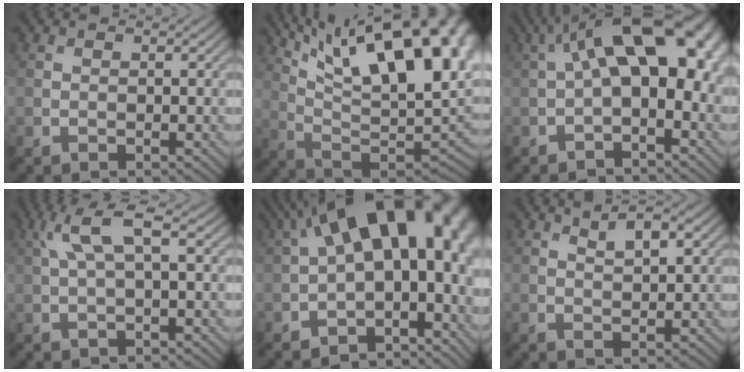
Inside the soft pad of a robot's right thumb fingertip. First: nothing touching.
{"total": 23.4, "force": [11.1, 10.0, 18.0], "torque": [-0.264, 0.047, 0.189]}
{"total": 13.3, "force": [1.5, 6.8, 11.4], "torque": [-0.185, 0.013, 0.023]}
{"total": 4.9, "force": [1.5, 1.0, 4.5], "torque": [-0.099, 0.017, 0.030]}
{"total": 18.6, "force": [2.6, 10.2, 15.3], "torque": [-0.206, 0.004, 0.070]}
{"total": 3.3, "force": [1.9, 0.8, 2.6], "torque": [-0.046, 0.000, 0.038]}